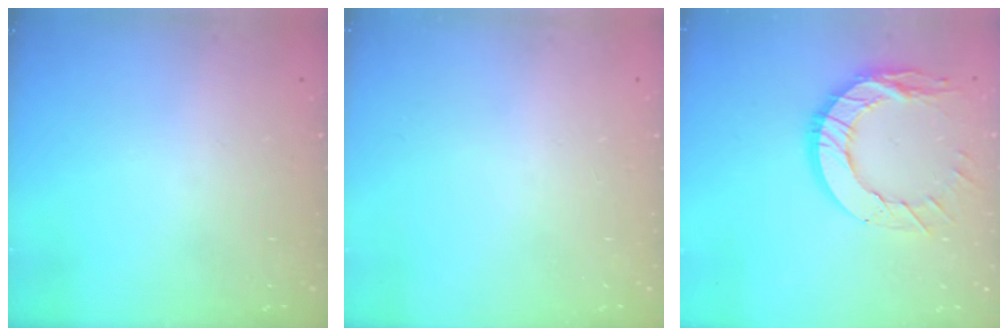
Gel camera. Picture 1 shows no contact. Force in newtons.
{"total": 0.0}
{"total": 14.5, "press": 14.4, "slide": 1.2}